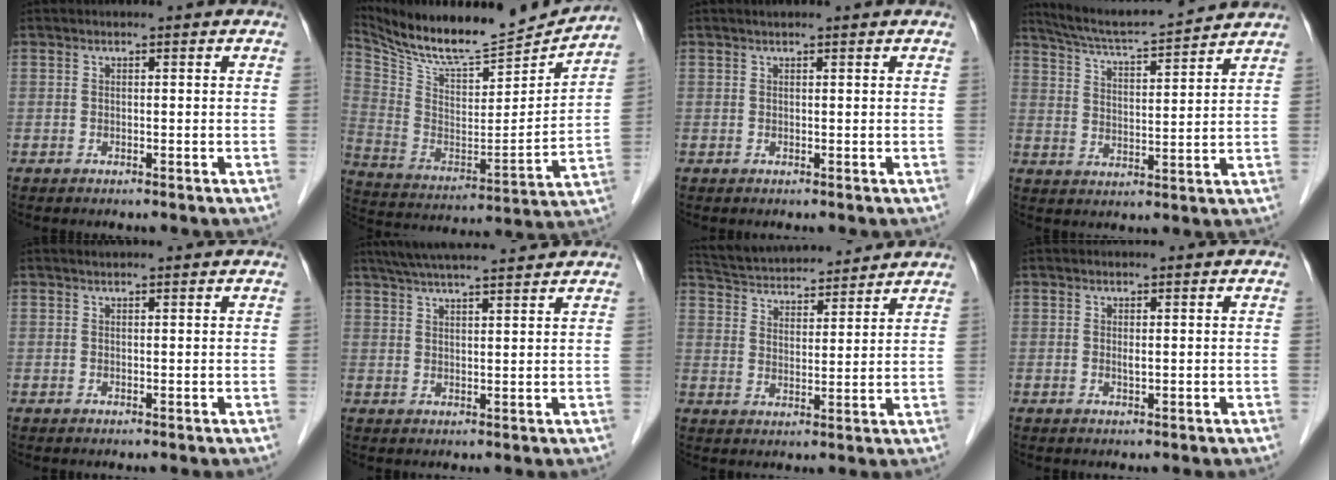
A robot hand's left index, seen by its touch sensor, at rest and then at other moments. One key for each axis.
{"total": 19.9, "fx": 18.7, "fy": 1.8, "fz": 6.6, "tx": -0.138, "ty": -0.038, "tz": 0.307}
{"total": 1.8, "fx": 1.6, "fy": 0.2, "fz": 0.9, "tx": -0.012, "ty": 0.020, "tz": 0.025}
{"total": 12.9, "fx": 12.2, "fy": -0.1, "fz": 4.3, "tx": -0.083, "ty": 0.016, "tz": 0.191}
{"total": 1.5, "fx": 1.3, "fy": 0.2, "fz": 0.6, "tx": -0.012, "ty": 0.016, "tz": 0.024}
{"total": 13.4, "fx": 11.9, "fy": 0.9, "fz": 6.2, "tx": -0.112, "ty": 0.037, "tz": 0.178}
{"total": 16.0, "fx": 15.0, "fy": 2.9, "fz": 4.9, "tx": -0.090, "ty": 0.033, "tz": 0.237}
{"total": 0.7, "fx": 0.3, "fy": 0.1, "fz": 0.6, "tx": -0.015, "ty": -0.001, "tz": 0.004}